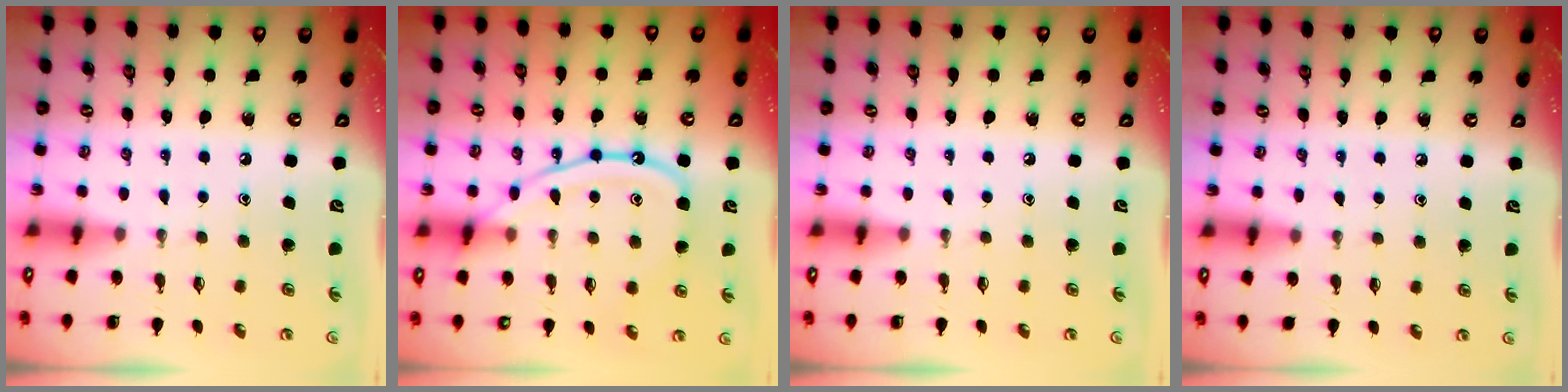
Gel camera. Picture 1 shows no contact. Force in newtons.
{"total": 14.3, "press": 14.2, "slide": 1.4}
{"total": 0.0}
{"total": 4.6, "press": 4.5, "slide": 0.7}